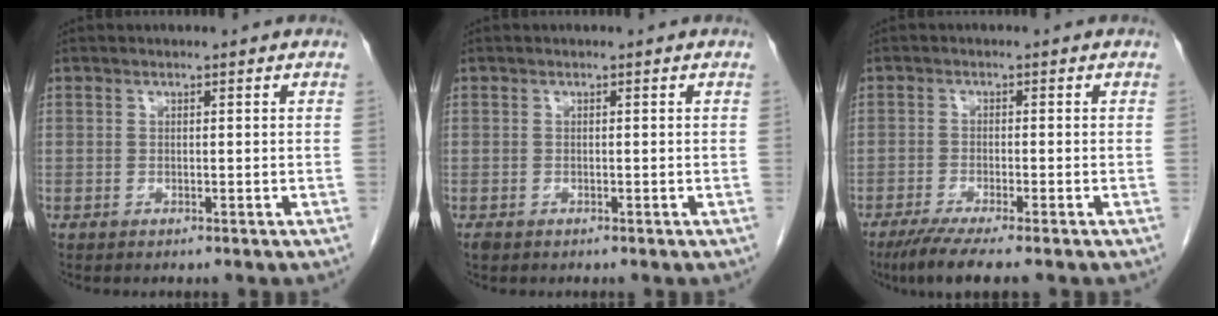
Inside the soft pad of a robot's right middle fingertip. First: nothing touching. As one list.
[{"total": 0.6, "force": [-0.4, 0.4, 0.3], "torque": [-0.010, 0.000, -0.006]}, {"total": 6.1, "force": [-4.6, 0.0, 4.0], "torque": [-0.068, -0.017, -0.076]}]